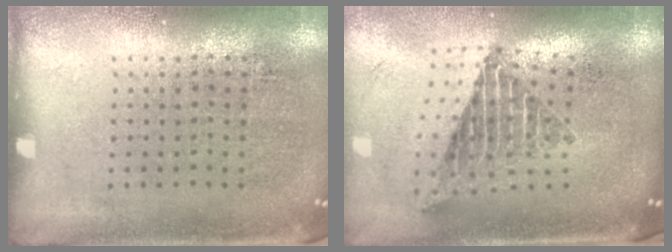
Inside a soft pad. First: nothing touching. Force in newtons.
{"total": 2.3, "press": 1.6, "slide": 1.7}